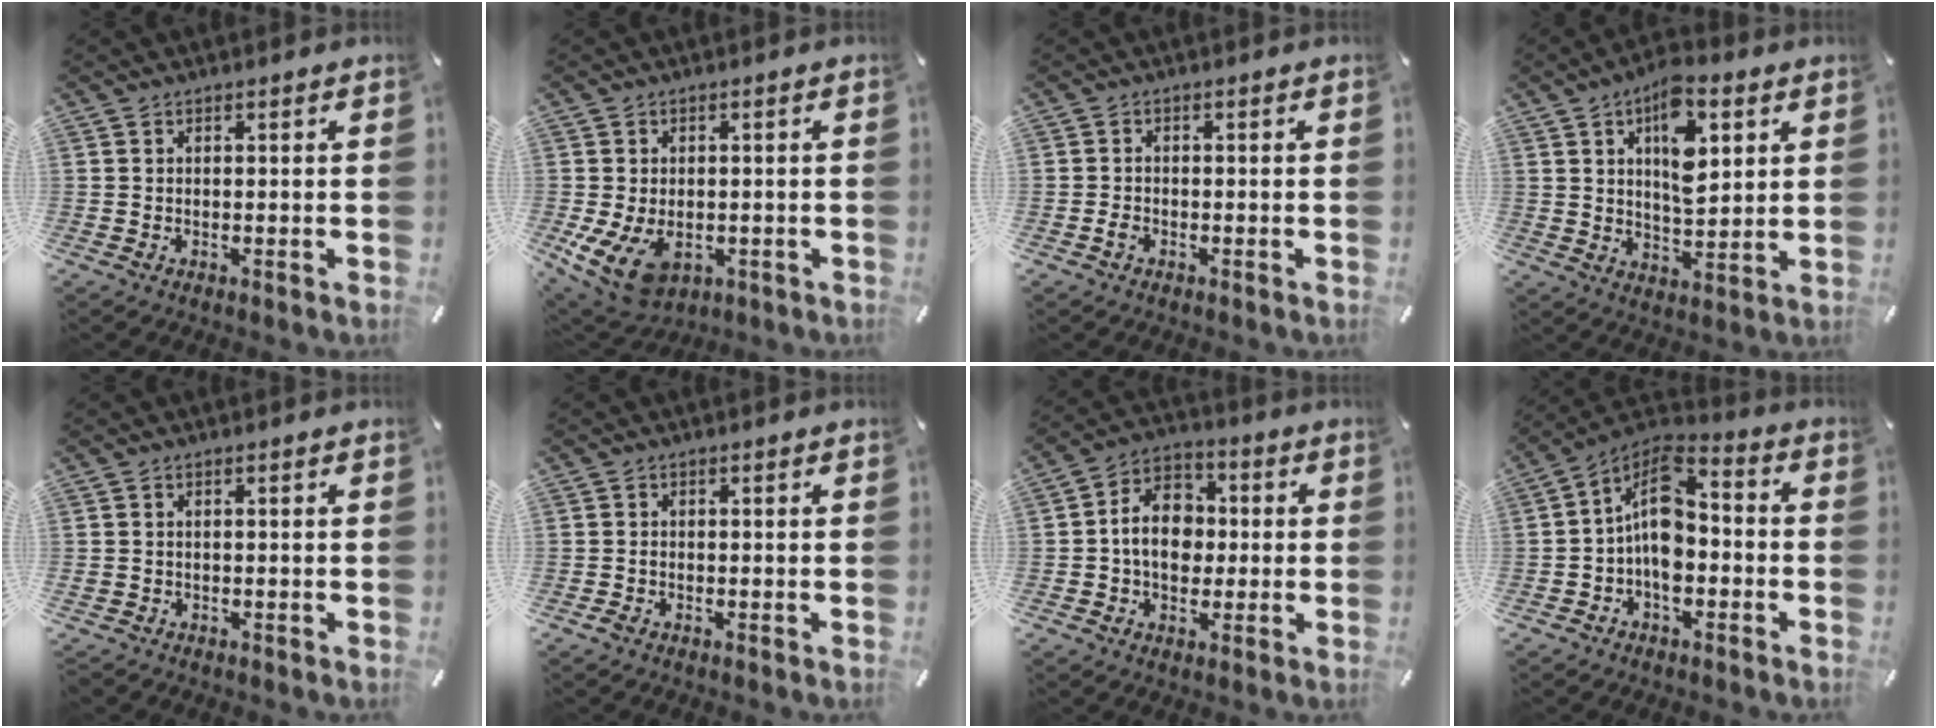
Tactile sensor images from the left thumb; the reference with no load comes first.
{"total": 9.2, "force": [-2.6, 6.5, 6.0], "torque": [-0.117, 0.000, -0.042]}
{"total": 1.8, "force": [-0.9, 1.3, 0.7], "torque": [-0.013, 0.006, -0.019]}
{"total": 12.9, "force": [5.5, 6.6, 9.7], "torque": [-0.140, -0.016, 0.091]}
{"total": 1.0, "force": [-0.6, 0.8, 0.4], "torque": [-0.008, 0.001, -0.014]}
{"total": 1.0, "force": [-0.5, 0.8, 0.4], "torque": [-0.008, 0.003, -0.012]}
{"total": 10.7, "force": [-0.9, 8.6, 6.3], "torque": [-0.126, 0.020, -0.016]}
{"total": 11.2, "force": [-1.9, 7.3, 8.3], "torque": [-0.159, 0.005, -0.034]}